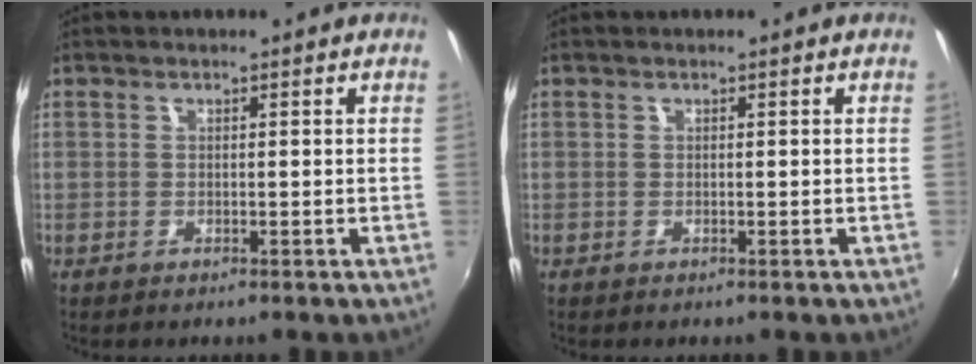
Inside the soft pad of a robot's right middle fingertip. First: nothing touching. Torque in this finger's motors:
{"motor_torque": [0.00, 0.00, 0.00, 0.00]}